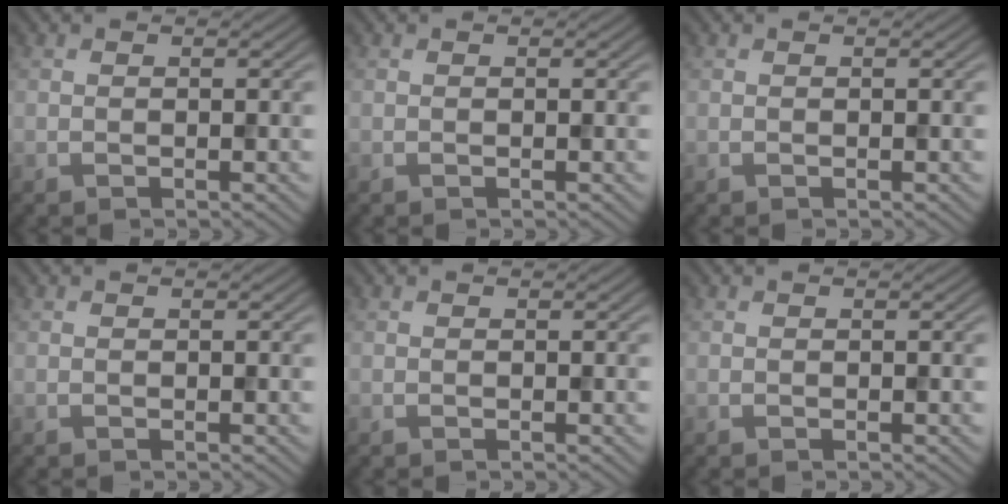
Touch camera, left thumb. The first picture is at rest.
{"total": 0.0}
{"total": 0.0}
{"total": 0.0}
{"total": 0.0}
{"total": 0.0}